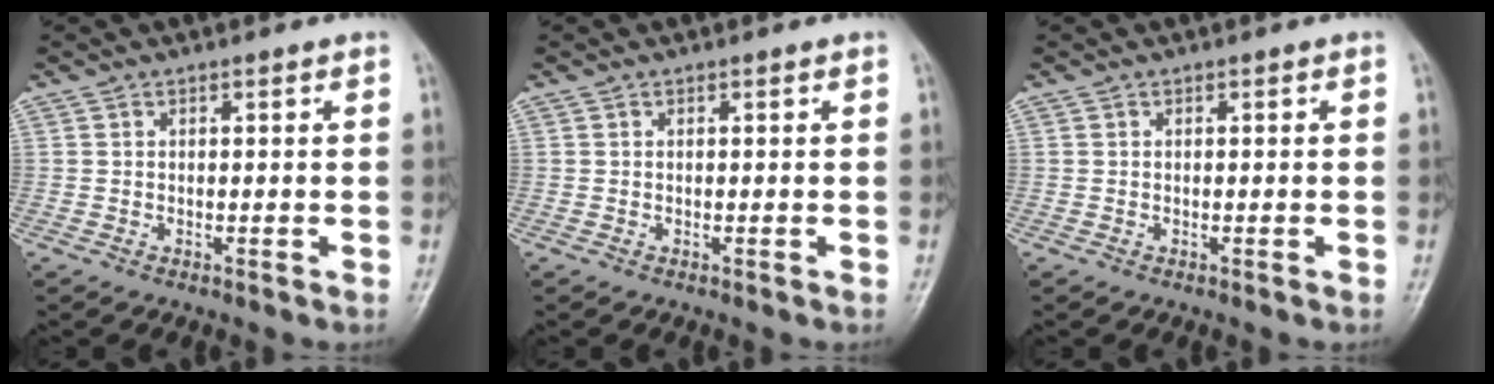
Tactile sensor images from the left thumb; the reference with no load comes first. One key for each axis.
{"total": 0.0}
{"total": 0.0}